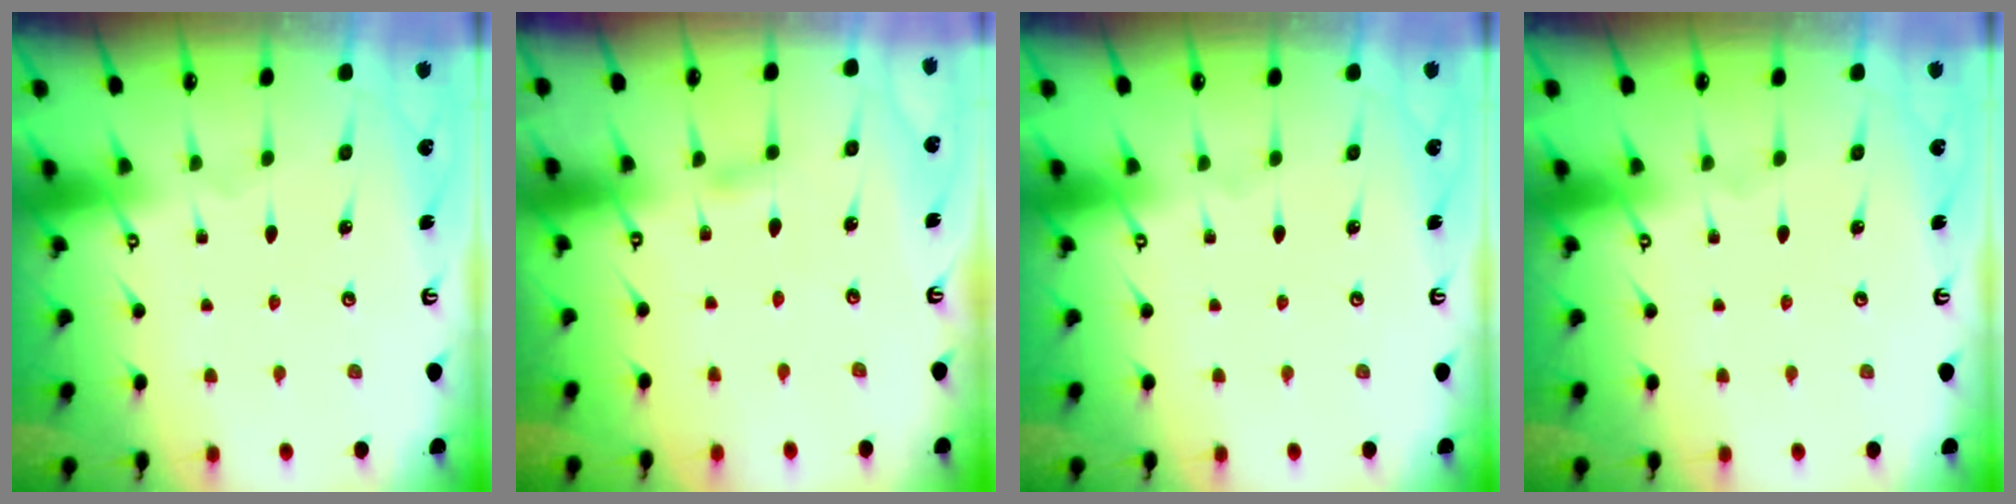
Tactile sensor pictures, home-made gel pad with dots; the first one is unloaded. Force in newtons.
{"total": 2.2, "press": 2.2, "slide": 0.3}
{"total": 0.0}
{"total": 0.0}